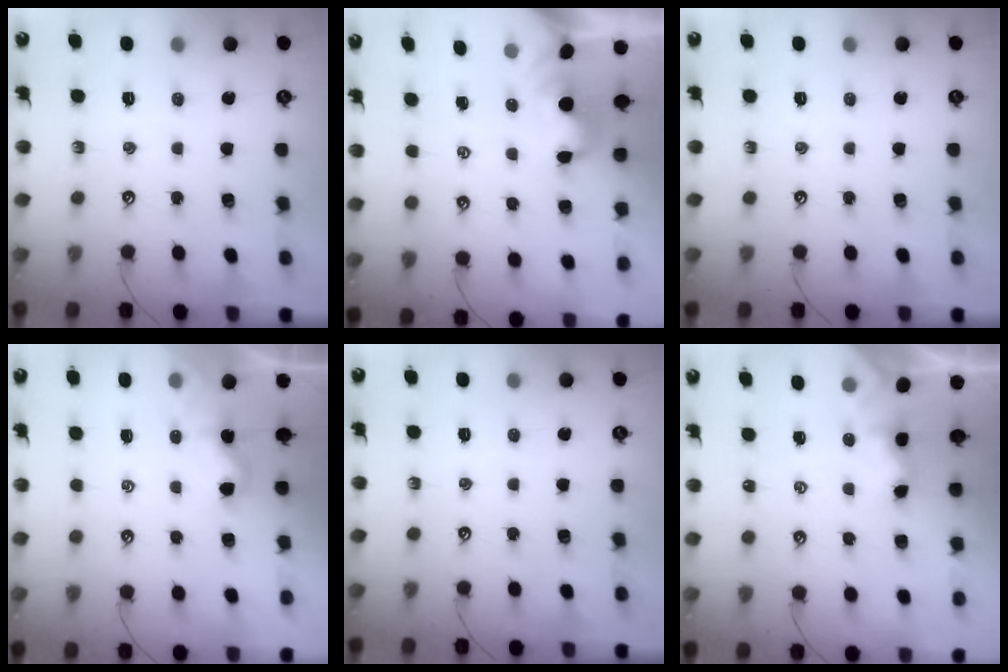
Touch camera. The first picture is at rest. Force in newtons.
{"total": 0.9, "press": 0.9, "slide": 0.3}
{"total": 0.0}
{"total": 2.3, "press": 2.3, "slide": 0.2}
{"total": 0.0}
{"total": 1.2, "press": 1.1, "slide": 0.5}